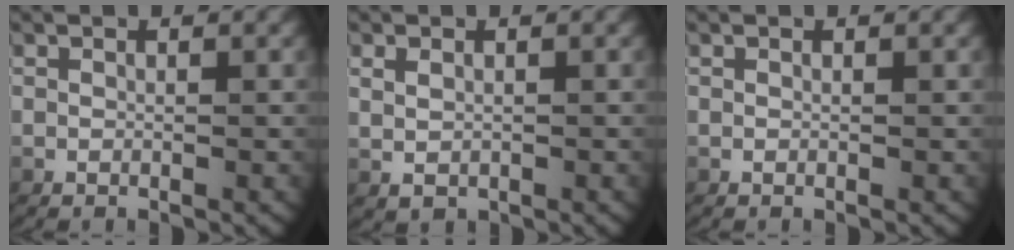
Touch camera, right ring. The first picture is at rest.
{"total": 1.6, "force": [0.1, 1.3, 0.9], "torque": [-0.028, -0.006, 0.011]}
{"total": 0.0}